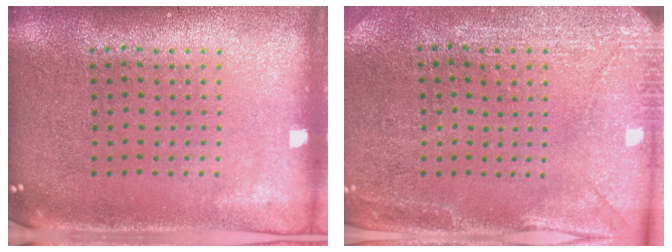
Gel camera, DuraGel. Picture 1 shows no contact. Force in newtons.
{"total": 3.0, "press": 2.8, "slide": 1.0}